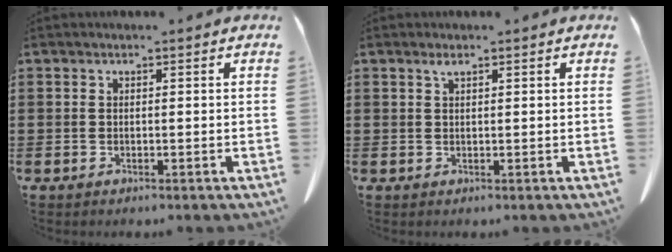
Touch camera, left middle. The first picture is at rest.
{"total": 1.0, "force": [0.7, 0.2, 0.7], "torque": [-0.016, 0.001, 0.012]}